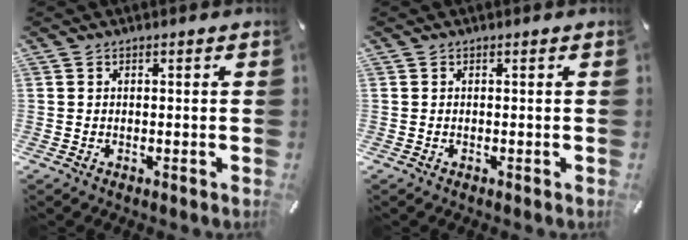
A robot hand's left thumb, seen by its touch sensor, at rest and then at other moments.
{"total": 0.0}